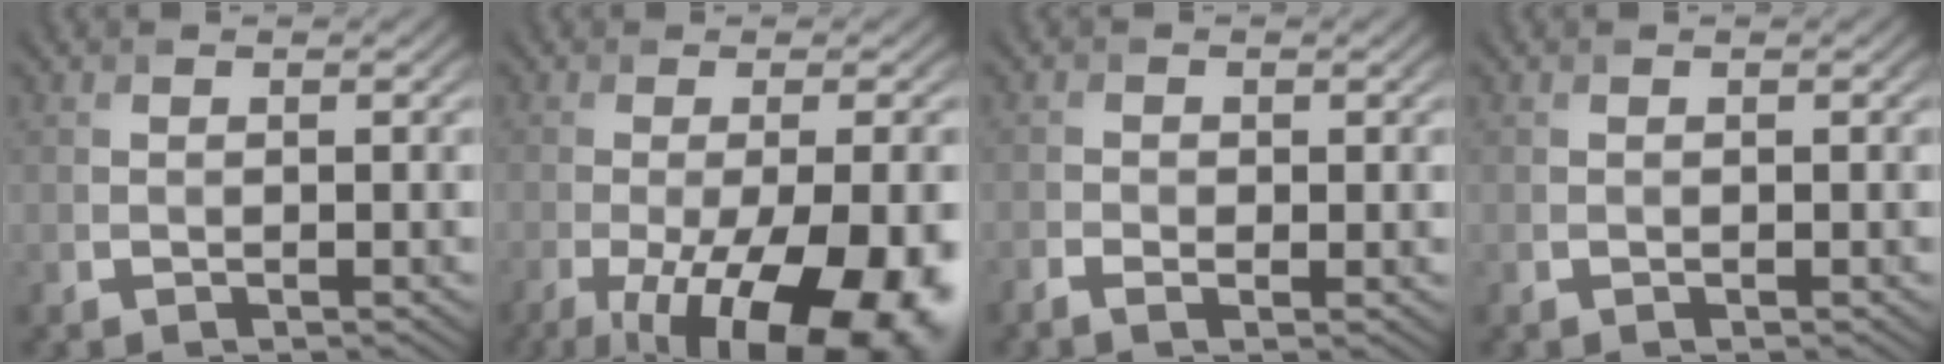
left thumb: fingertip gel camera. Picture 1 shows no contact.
{"total": 15.5, "force": [-7.0, 5.1, 12.8], "torque": [-0.202, -0.023, -0.089]}
{"total": 1.9, "force": [-0.8, 1.2, 1.2], "torque": [-0.033, -0.005, -0.016]}
{"total": 0.0}